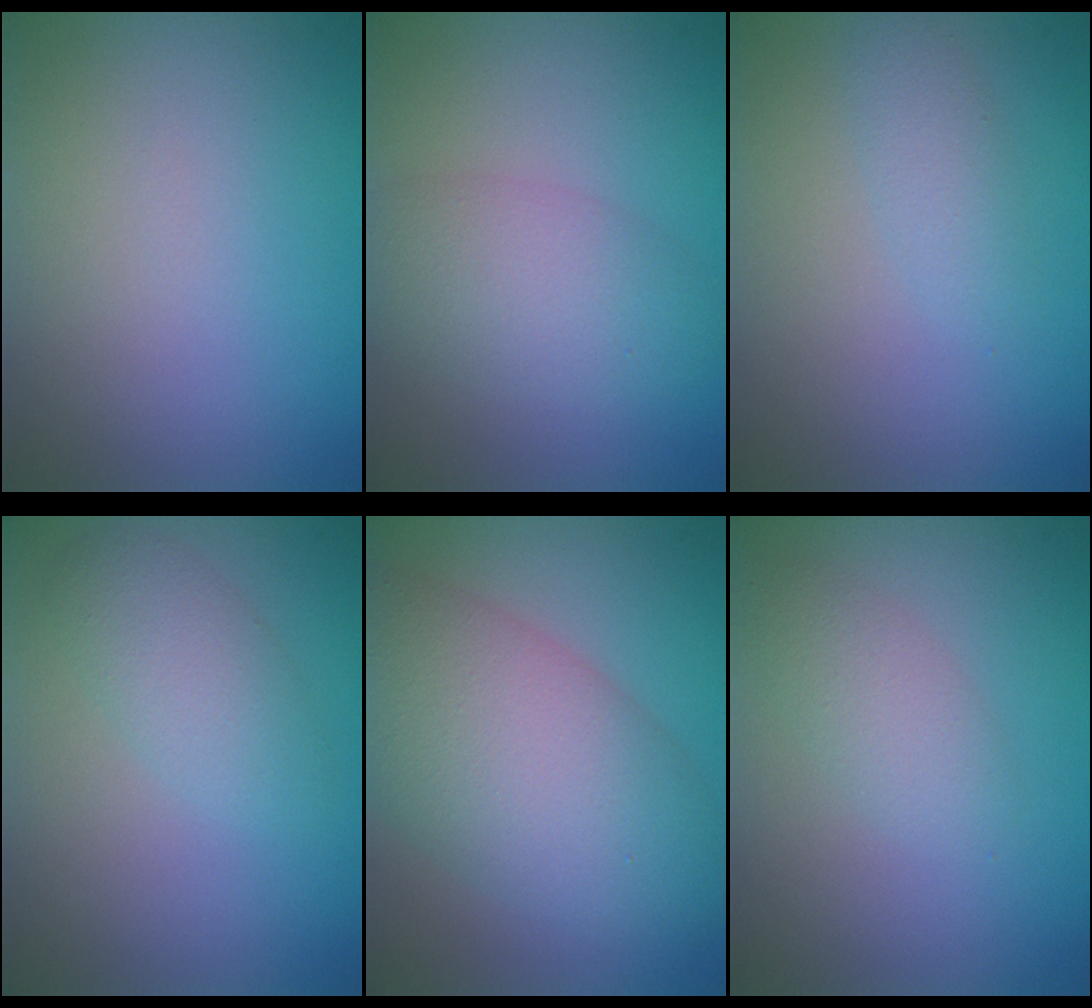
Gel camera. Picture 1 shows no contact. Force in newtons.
{"total": 4.3, "press": 4.3, "slide": 0.2}
{"total": 1.5, "press": 1.5, "slide": 0.1}
{"total": 2.7, "press": 2.7, "slide": 0.1}
{"total": 9.1, "press": 9.1, "slide": 0.3}
{"total": 2.2, "press": 2.2, "slide": 0.2}